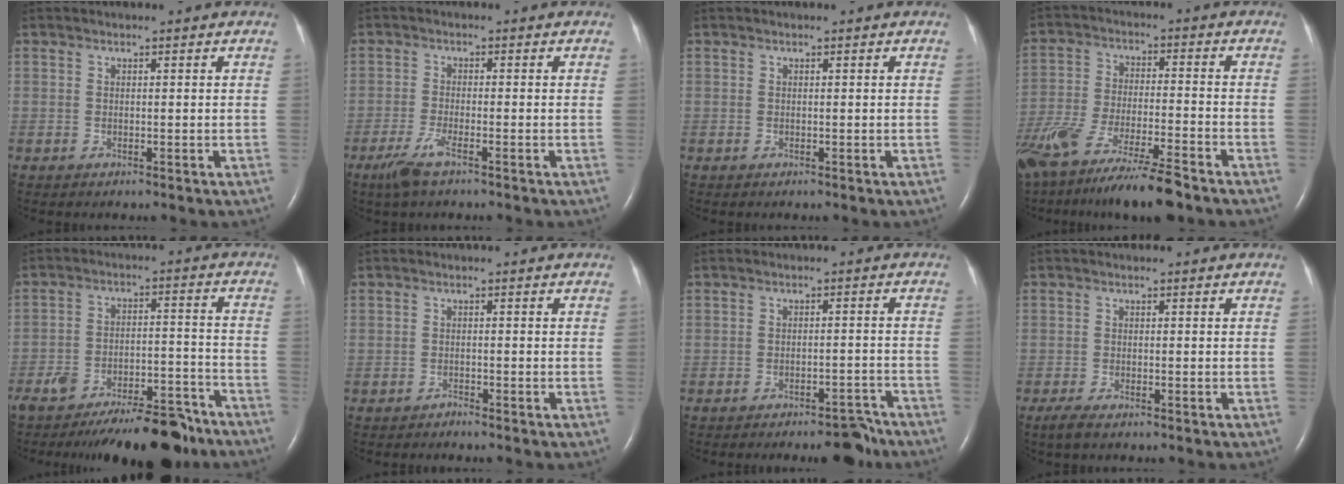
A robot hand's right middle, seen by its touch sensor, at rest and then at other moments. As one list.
[{"total": 3.9, "force": [-2.6, 0.4, 2.9], "torque": [-0.074, -0.010, -0.054]}, {"total": 0.0}, {"total": 18.4, "force": [-14.2, 2.1, 11.5], "torque": [-0.222, -0.056, -0.249]}, {"total": 15.0, "force": [-12.8, 3.6, 6.9], "torque": [-0.087, 0.016, -0.191]}, {"total": 0.7, "force": [-0.7, 0.0, -0.1], "torque": [-0.003, -0.004, -0.012]}, {"total": 5.6, "force": [-4.9, 1.6, 2.4], "torque": [-0.021, 0.009, -0.069]}, {"total": 2.1, "force": [-1.5, 0.5, 1.4], "torque": [-0.035, -0.007, -0.028]}]